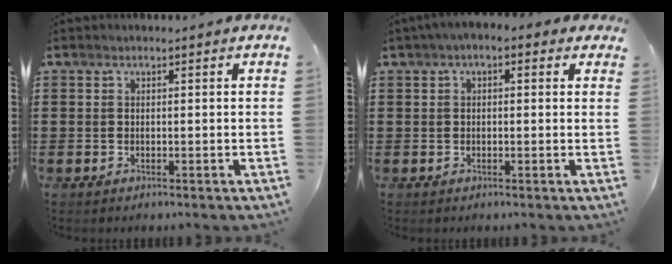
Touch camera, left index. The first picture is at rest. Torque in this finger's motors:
{"motor_torque": [2.14, 0.00, 0.28, 0.21]}